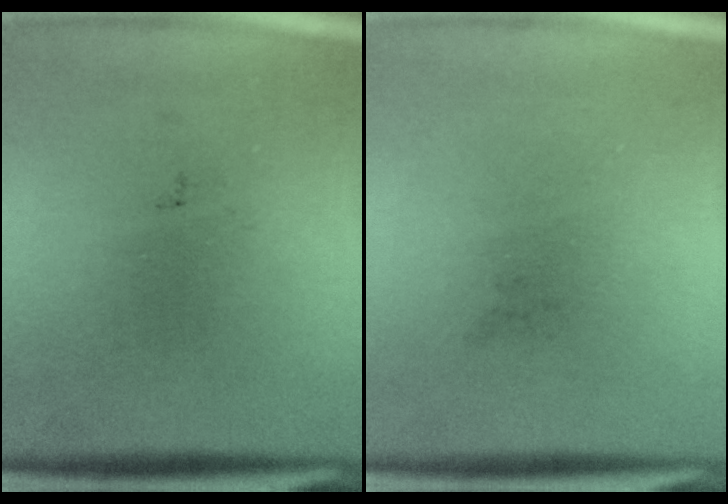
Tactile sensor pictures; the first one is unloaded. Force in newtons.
{"total": 0.0}